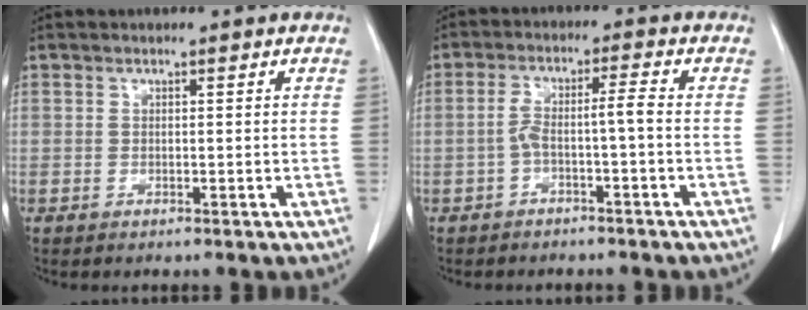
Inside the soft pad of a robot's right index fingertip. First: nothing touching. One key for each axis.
{"total": 4.2, "fx": -1.6, "fy": -0.1, "fz": 3.9, "tx": -0.081, "ty": 0.023, "tz": -0.026}